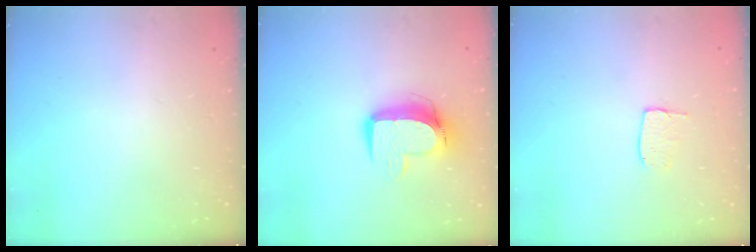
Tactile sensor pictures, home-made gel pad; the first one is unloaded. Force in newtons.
{"total": 11.0, "press": 10.9, "slide": 1.1}
{"total": 5.5, "press": 5.5, "slide": 0.3}